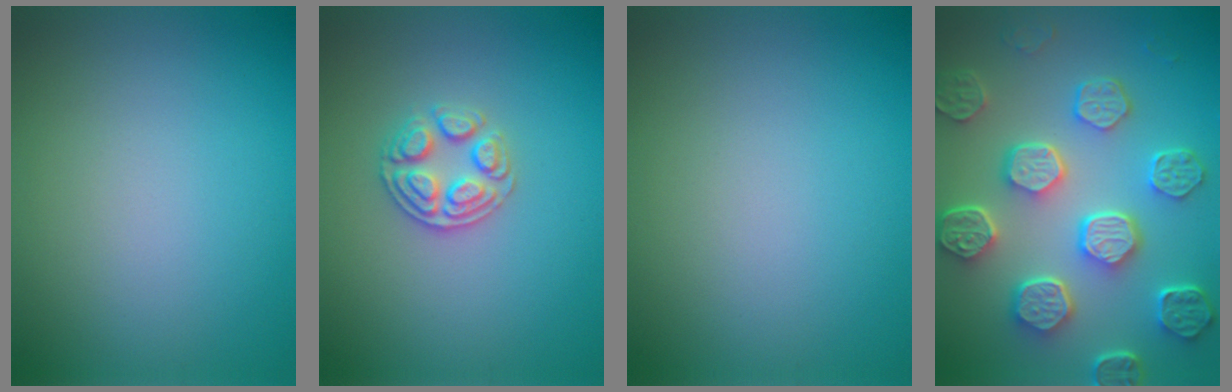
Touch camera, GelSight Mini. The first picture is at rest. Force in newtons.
{"total": 2.7, "press": 2.6, "slide": 0.8}
{"total": 0.0}
{"total": 8.0, "press": 6.1, "slide": 5.2}